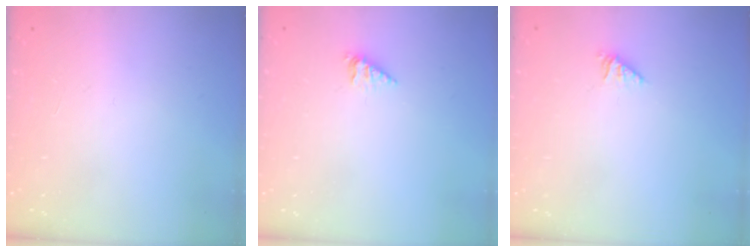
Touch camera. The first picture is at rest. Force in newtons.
{"total": 2.3, "press": 2.2, "slide": 0.3}
{"total": 1.5, "press": 1.5, "slide": 0.3}